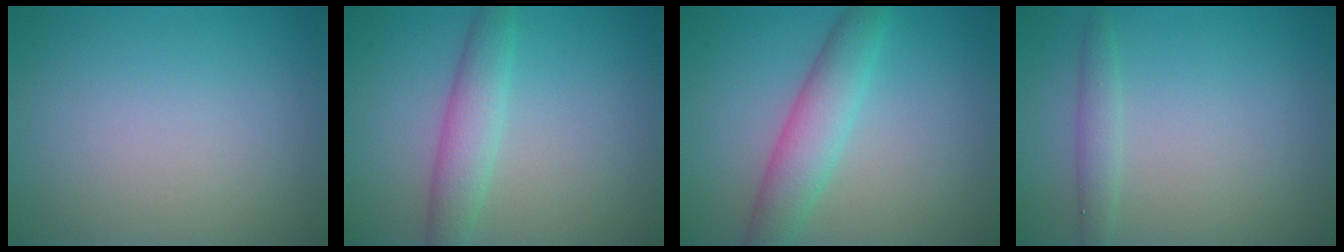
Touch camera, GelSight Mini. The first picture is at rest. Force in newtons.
{"total": 3.4, "press": 3.4, "slide": 0.0}
{"total": 4.4, "press": 4.4, "slide": 0.2}
{"total": 1.5, "press": 1.5, "slide": 0.0}